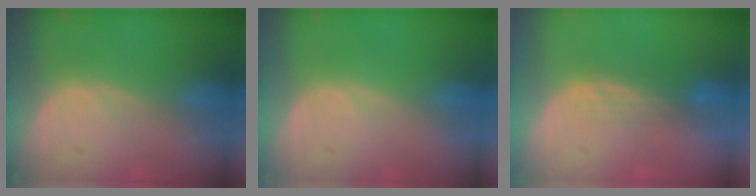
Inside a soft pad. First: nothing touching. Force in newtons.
{"total": 0.0}
{"total": 3.0, "press": 2.5, "slide": 1.6}